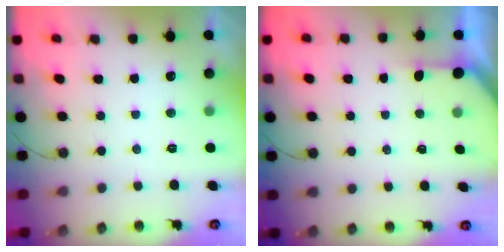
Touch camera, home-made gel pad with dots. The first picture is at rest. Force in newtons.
{"total": 1.7, "press": 1.7, "slide": 0.2}